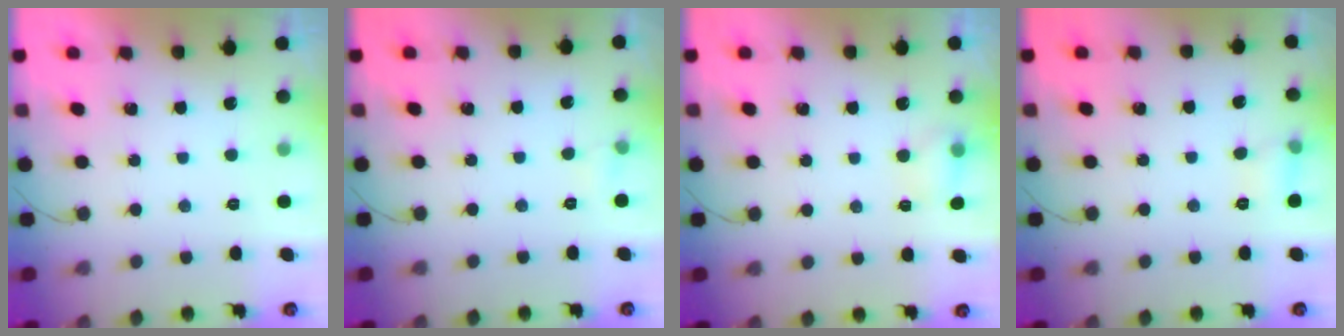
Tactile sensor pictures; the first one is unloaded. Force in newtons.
{"total": 3.4, "press": 3.1, "slide": 1.3}
{"total": 6.0, "press": 5.9, "slide": 0.9}
{"total": 5.7, "press": 5.4, "slide": 1.7}